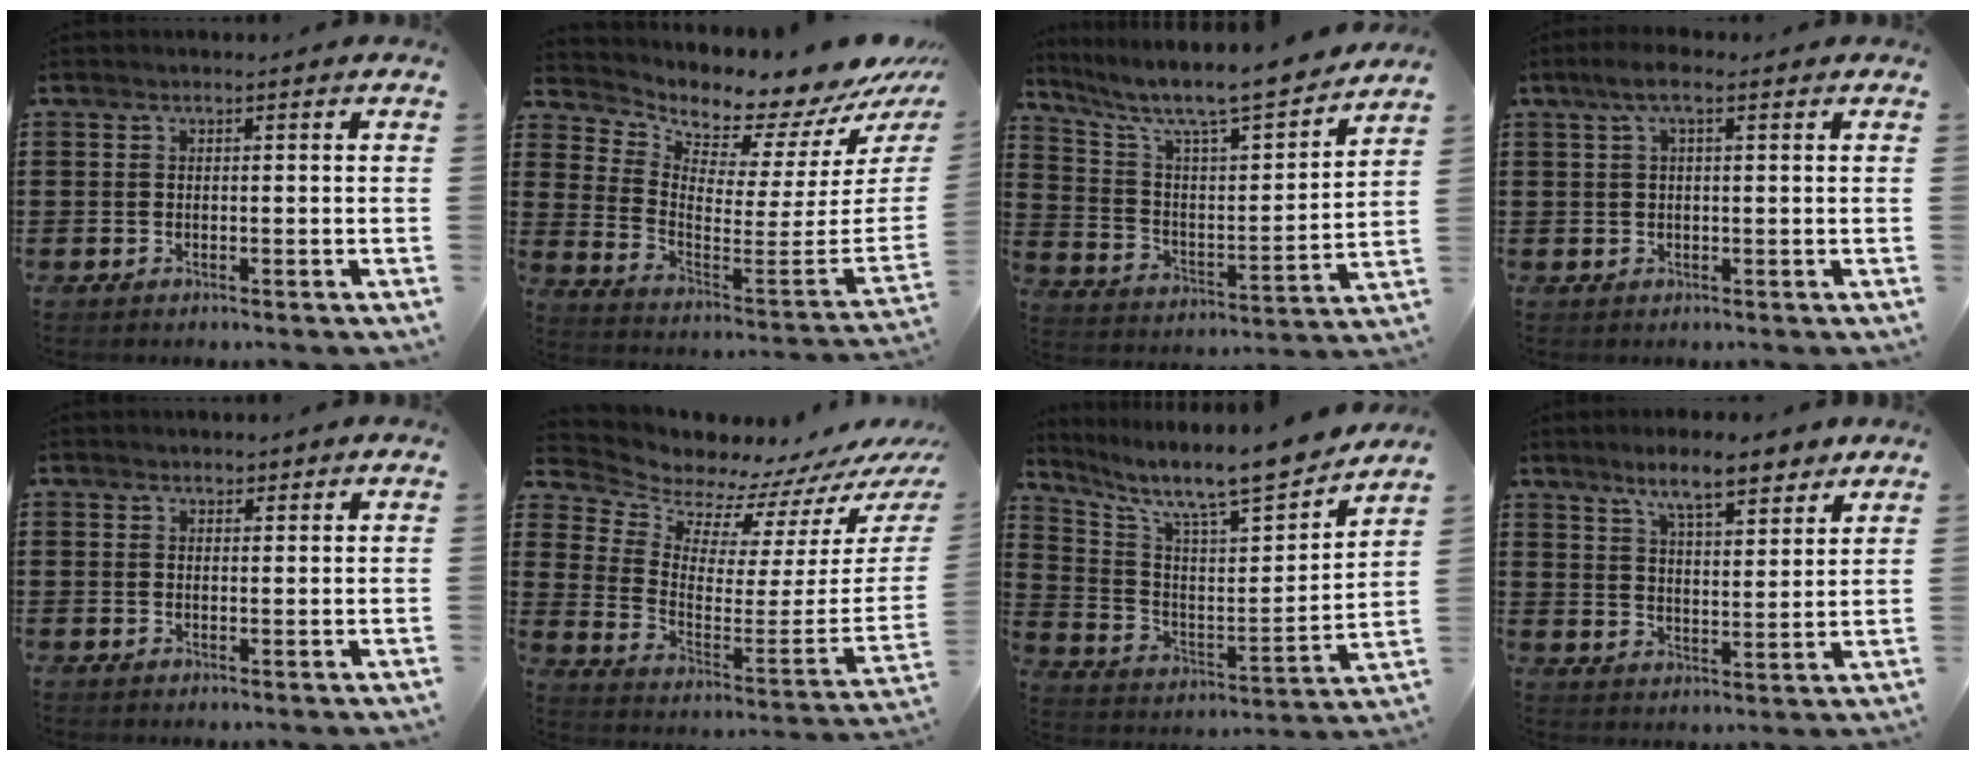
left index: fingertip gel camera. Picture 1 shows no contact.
{"total": 5.5, "force": [5.4, 1.0, 0.3], "torque": [-0.024, -0.082, 0.082]}
{"total": 8.5, "force": [7.5, 0.9, 3.9], "torque": [-0.103, -0.063, 0.119]}
{"total": 3.7, "force": [1.5, 1.0, 3.2], "torque": [-0.064, 0.007, 0.024]}
{"total": 1.2, "force": [0.9, 0.7, 0.1], "torque": [-0.005, 0.004, 0.019]}
{"total": 6.0, "force": [5.9, 1.0, -0.6], "torque": [-0.028, -0.080, 0.097]}
{"total": 9.9, "force": [8.7, 1.0, 4.6], "torque": [-0.112, -0.076, 0.140]}
{"total": 8.0, "force": [6.5, 1.6, 4.4], "torque": [-0.087, -0.018, 0.114]}